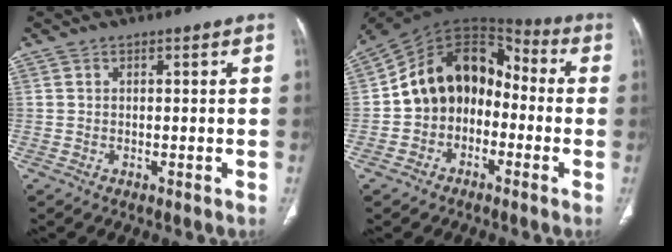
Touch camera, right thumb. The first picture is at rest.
{"total": 15.4, "force": [-2.2, 11.9, 9.4], "torque": [-0.114, 0.070, -0.052]}